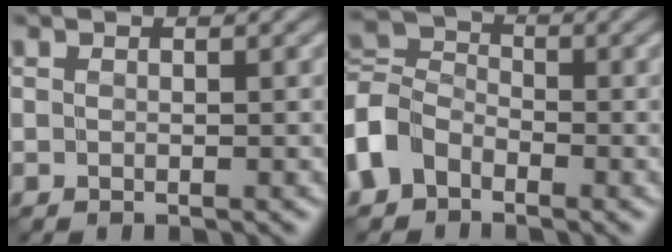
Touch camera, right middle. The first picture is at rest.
{"total": 5.0, "force": [-2.2, 3.8, 2.4], "torque": [-0.058, 0.010, -0.065]}